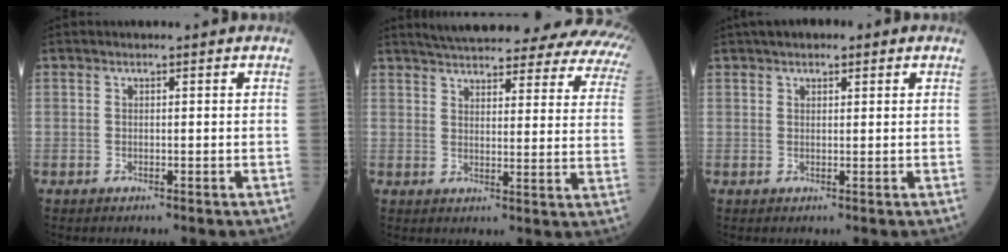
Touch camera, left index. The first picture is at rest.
{"total": 27.1, "force": [23.4, 5.2, 12.6], "torque": [-0.185, -0.038, 0.264]}
{"total": 3.2, "force": [2.1, 1.5, 1.9], "torque": [-0.030, 0.019, 0.030]}